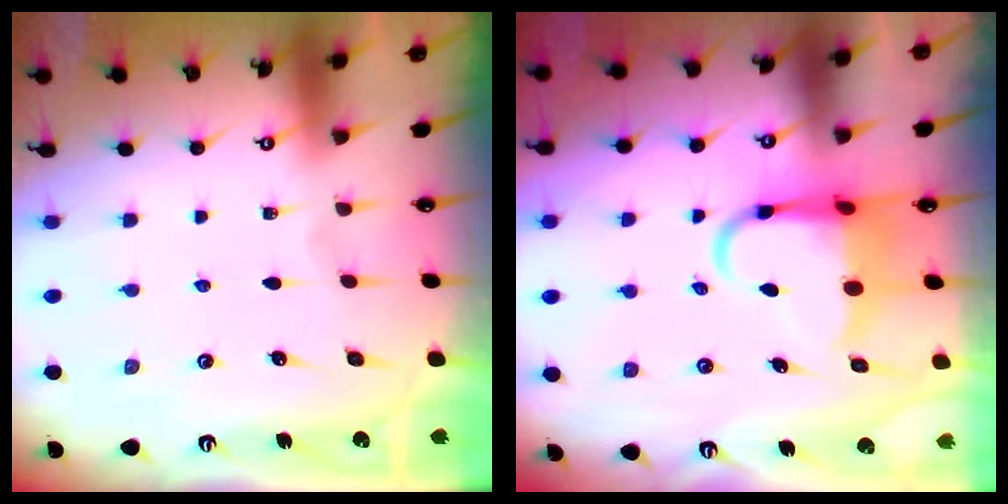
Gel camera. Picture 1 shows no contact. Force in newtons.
{"total": 7.9, "press": 7.7, "slide": 1.7}